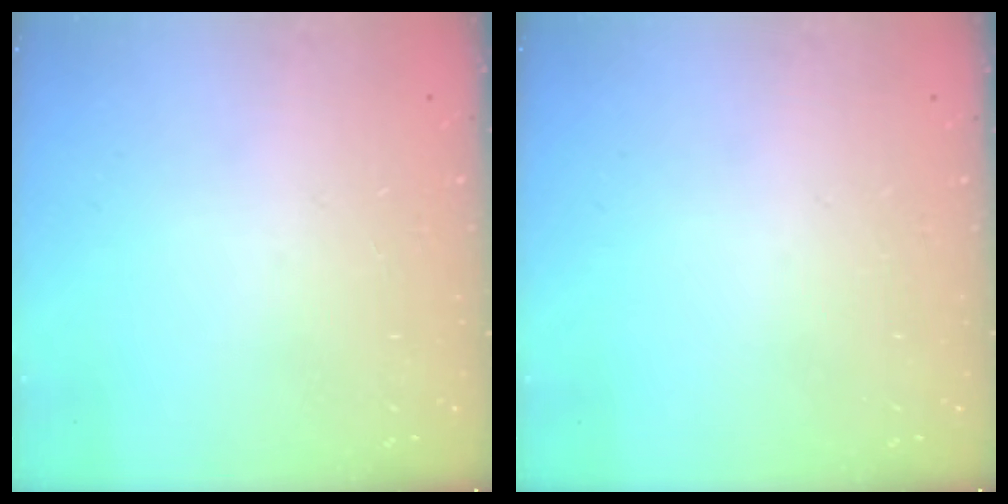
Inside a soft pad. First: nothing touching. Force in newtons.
{"total": 0.0}